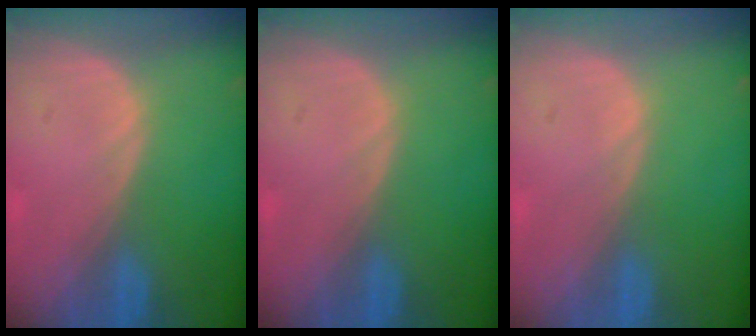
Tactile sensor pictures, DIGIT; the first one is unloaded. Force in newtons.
{"total": 0.0}
{"total": 0.0}